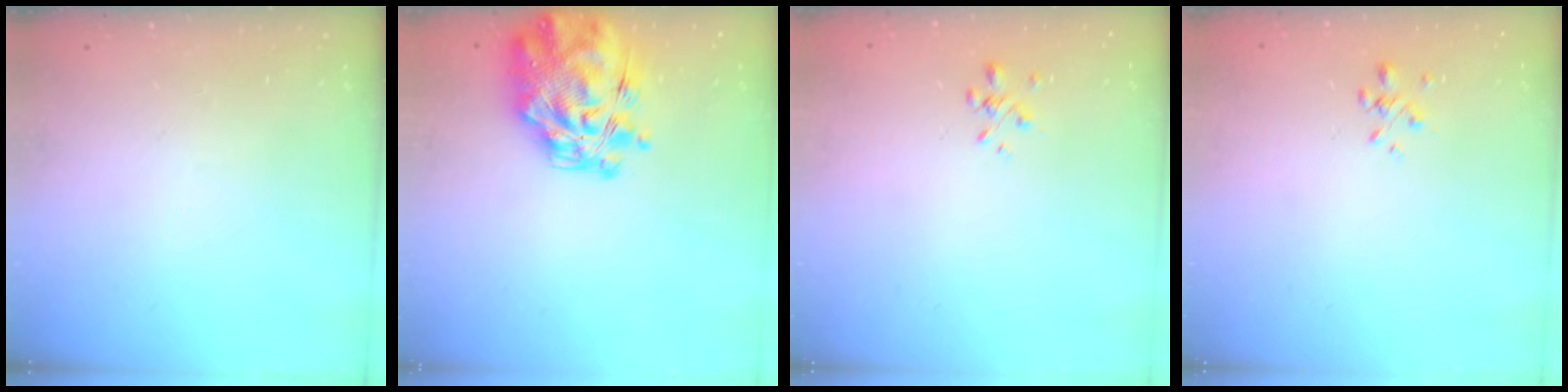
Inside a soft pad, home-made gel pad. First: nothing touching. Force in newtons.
{"total": 13.3, "press": 12.5, "slide": 4.6}
{"total": 0.0}
{"total": 0.0}